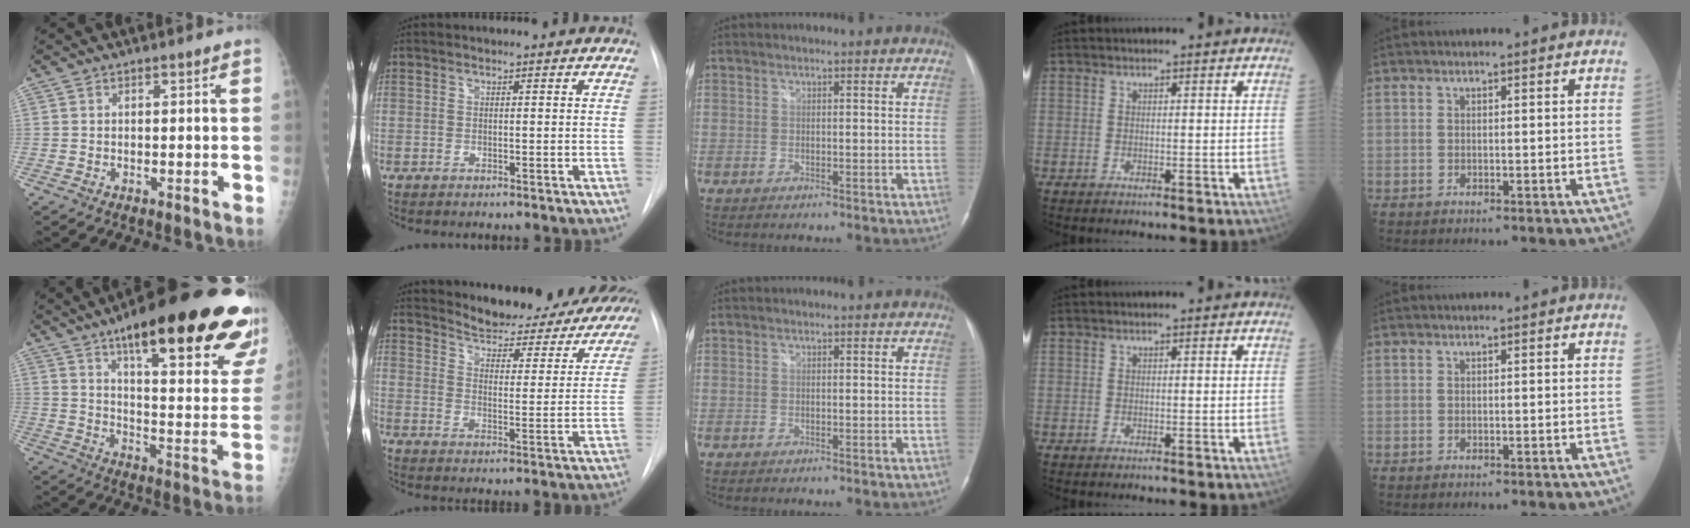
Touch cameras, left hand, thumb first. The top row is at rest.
{"thumb": {"total": 32.4, "force": [20.0, 7.7, 24.2], "torque": [-0.263, -0.058, 0.281]}, "index": {"total": 20.0, "force": [18.8, 4.6, 4.9], "torque": [-0.055, -0.049, 0.231]}}